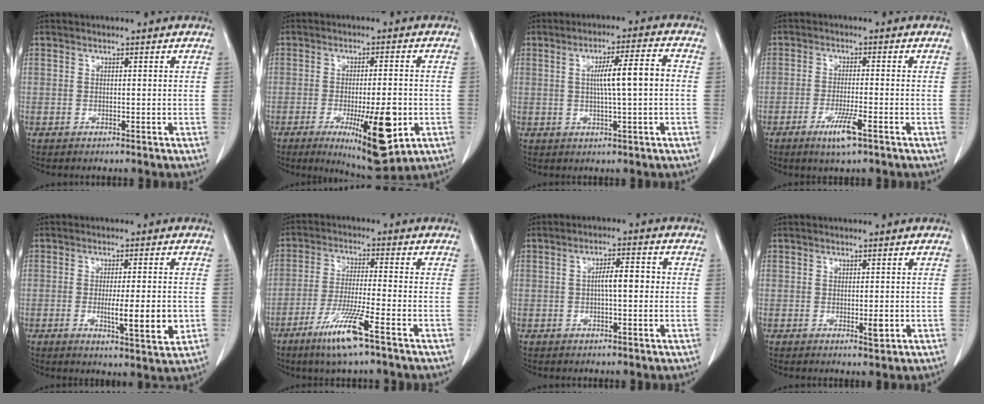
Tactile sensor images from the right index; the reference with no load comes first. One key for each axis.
{"total": 12.3, "fx": -4.1, "fy": 2.5, "fz": 11.3, "tx": -0.167, "ty": -0.023, "tz": -0.051}
{"total": 7.2, "fx": 0.2, "fy": 0.2, "fz": 7.2, "tx": -0.116, "ty": 0.010, "tz": 0.003}
{"total": 5.2, "fx": -2.8, "fy": 0.1, "fz": 4.3, "tx": -0.082, "ty": -0.011, "tz": -0.050}
{"total": 7.6, "fx": -1.4, "fy": 0.8, "fz": 7.4, "tx": -0.112, "ty": -0.014, "tz": -0.018}
{"total": 9.2, "fx": -5.4, "fy": -0.3, "fz": 7.5, "tx": -0.150, "ty": -0.023, "tz": -0.101}
{"total": 4.6, "fx": -0.1, "fy": 1.0, "fz": 4.5, "tx": -0.078, "ty": 0.015, "tz": -0.002}
{"total": 1.6, "fx": -0.2, "fy": 0.5, "fz": 1.5, "tx": -0.022, "ty": -0.003, "tz": 0.003}